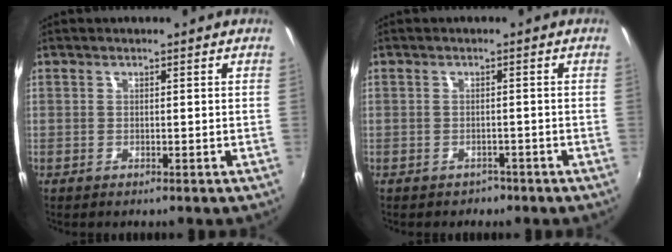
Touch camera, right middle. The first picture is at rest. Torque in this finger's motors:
{"motor_torque": [-0.19, -0.12, -0.06, -0.01]}